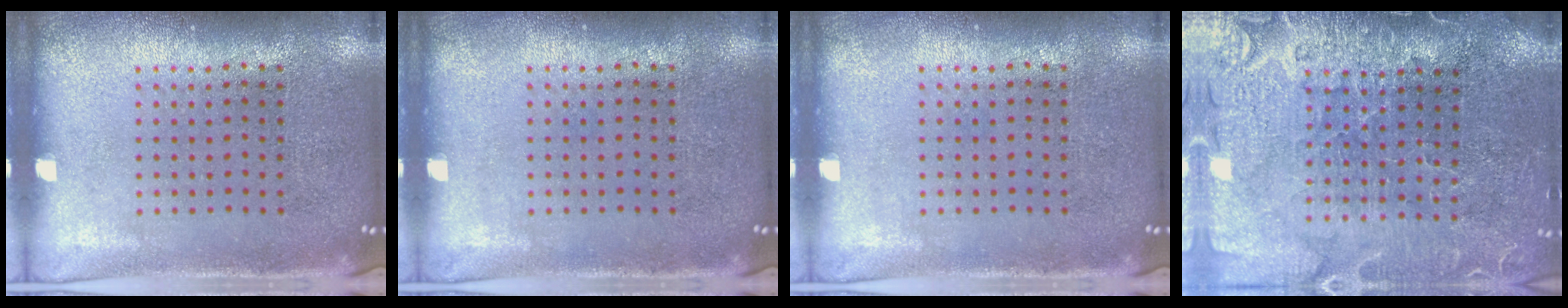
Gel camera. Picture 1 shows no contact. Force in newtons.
{"total": 0.0}
{"total": 0.0}
{"total": 3.7, "press": 3.4, "slide": 1.3}